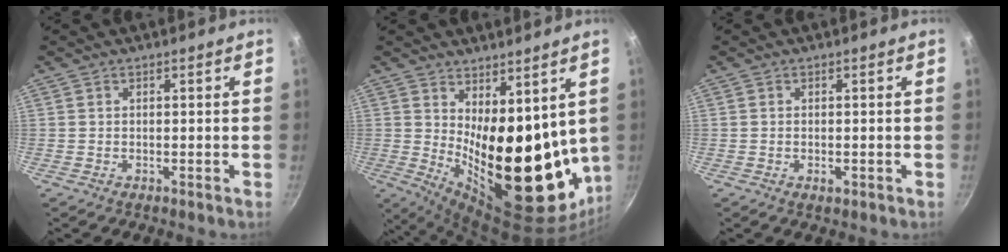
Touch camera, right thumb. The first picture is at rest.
{"total": 22.9, "force": [3.9, 10.8, 19.8], "torque": [-0.242, -0.063, 0.090]}
{"total": 1.4, "force": [-0.4, 0.7, 1.1], "torque": [-0.018, 0.000, -0.008]}